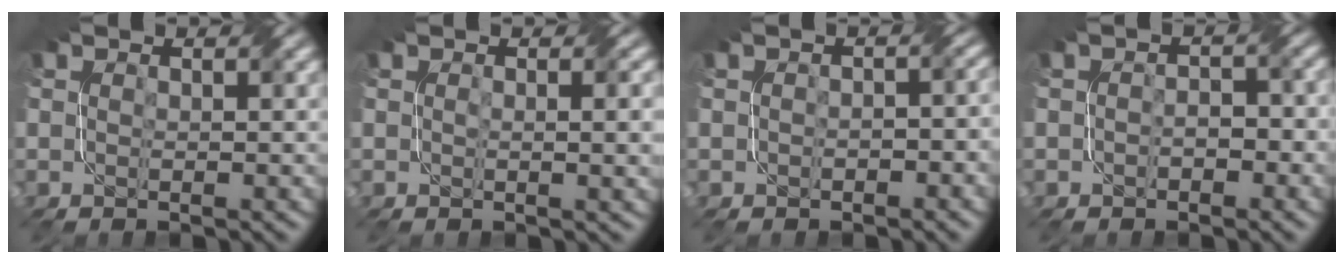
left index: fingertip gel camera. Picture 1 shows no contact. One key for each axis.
{"total": 2.4, "fx": 0.2, "fy": 0.7, "fz": 2.3, "tx": -0.030, "ty": 0.001, "tz": 0.005}
{"total": 2.4, "fx": -0.4, "fy": 1.5, "fz": 1.9, "tx": -0.014, "ty": -0.001, "tz": 0.000}
{"total": 1.8, "fx": -0.7, "fy": 1.1, "fz": 1.1, "tx": -0.016, "ty": 0.003, "tz": -0.014}